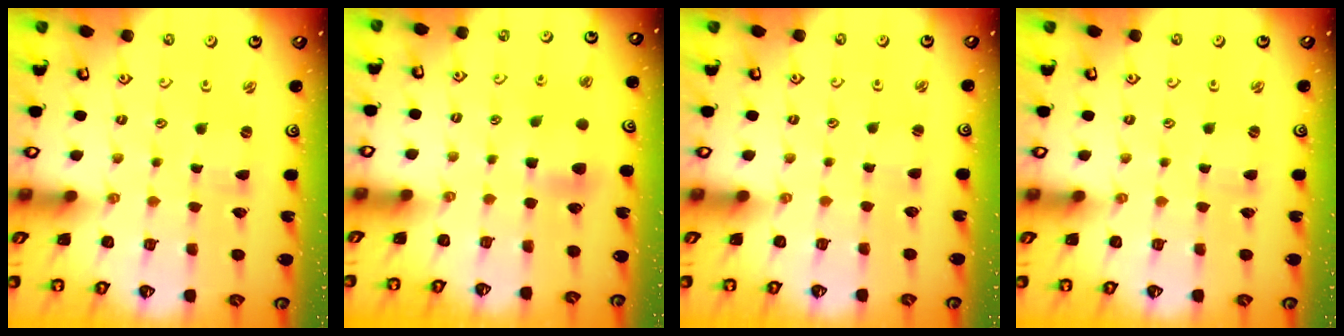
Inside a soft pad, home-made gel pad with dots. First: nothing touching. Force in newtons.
{"total": 6.6, "press": 6.6, "slide": 0.6}
{"total": 1.4, "press": 1.4, "slide": 0.3}
{"total": 1.4, "press": 1.4, "slide": 0.2}